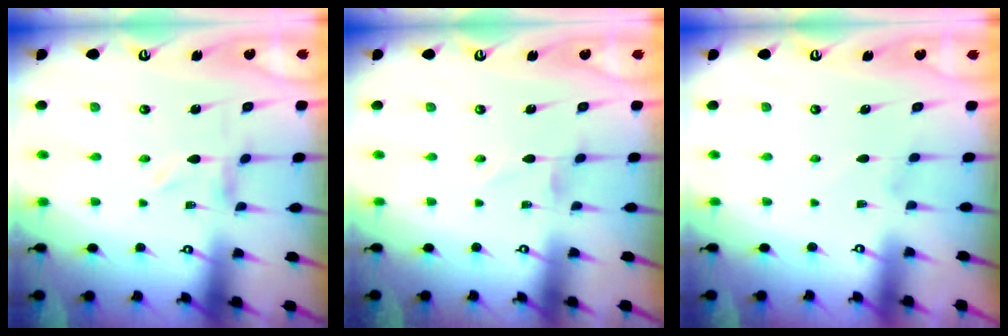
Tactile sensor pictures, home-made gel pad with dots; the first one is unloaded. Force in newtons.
{"total": 1.1, "press": 1.1, "slide": 0.1}
{"total": 0.0}